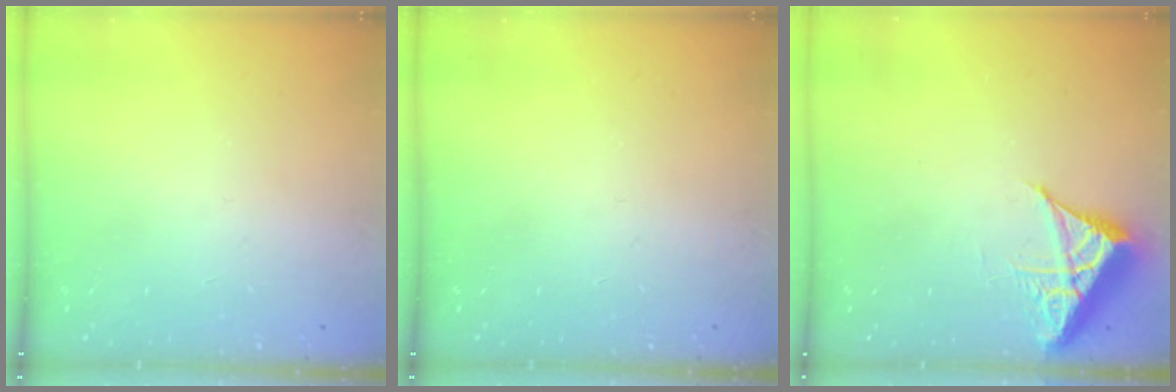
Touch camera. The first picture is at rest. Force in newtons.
{"total": 0.0}
{"total": 6.9, "press": 6.8, "slide": 0.6}